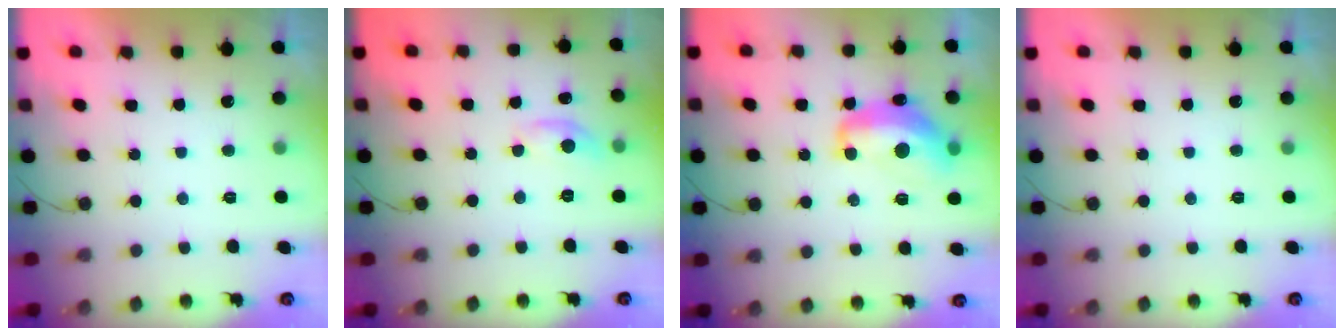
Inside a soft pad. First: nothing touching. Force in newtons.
{"total": 4.9, "press": 4.9, "slide": 0.1}
{"total": 13.7, "press": 13.7, "slide": 0.8}
{"total": 0.0}